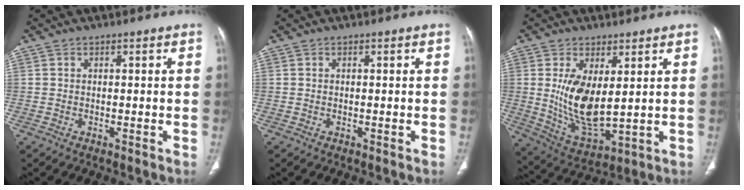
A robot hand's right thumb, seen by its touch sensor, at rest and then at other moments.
{"total": 0.0}
{"total": 11.8, "force": [2.1, 5.5, 10.2], "torque": [-0.184, -0.028, 0.059]}